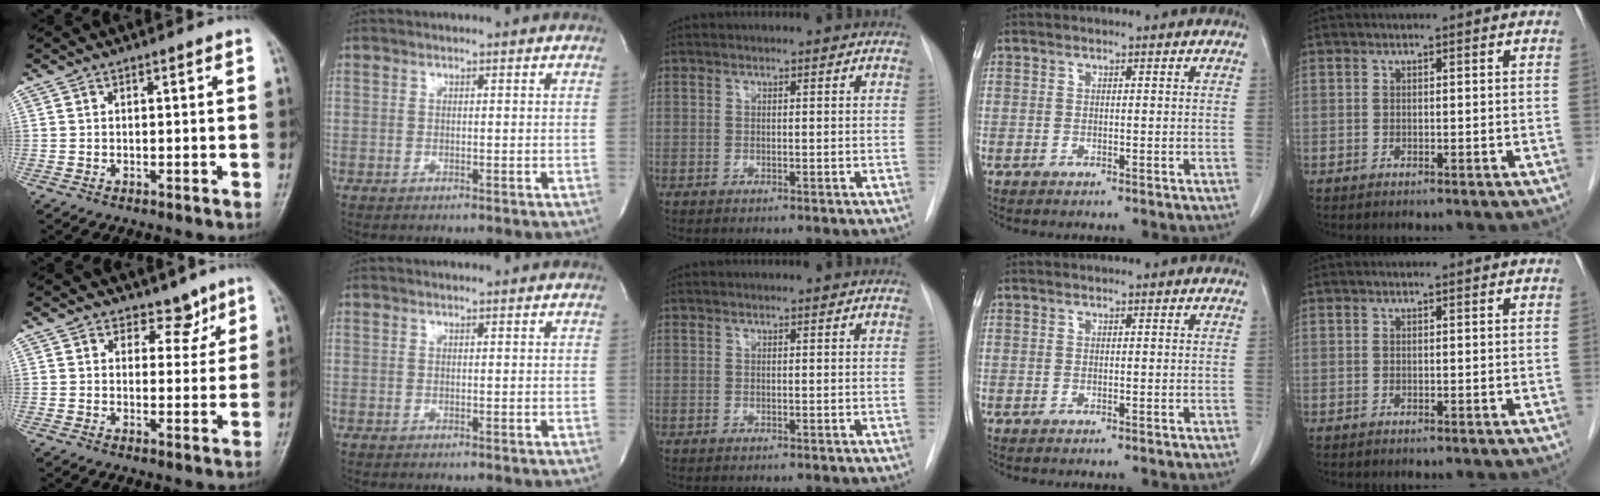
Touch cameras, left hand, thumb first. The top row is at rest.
{"thumb": {"total": 4.8, "force": [3.4, 3.3, 0.7], "torque": [0.026, -0.017, 0.048]}}